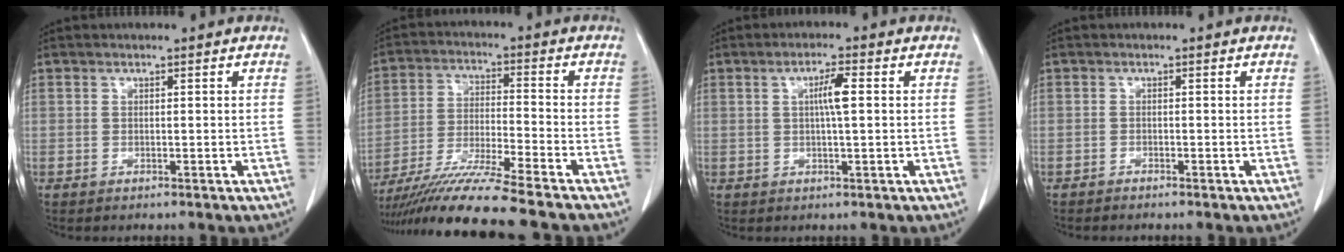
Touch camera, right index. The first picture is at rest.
{"total": 14.1, "force": [-12.0, -1.6, 7.3], "torque": [-0.130, -0.028, -0.206]}
{"total": 3.6, "force": [0.6, 0.2, 3.6], "torque": [-0.064, 0.002, 0.009]}
{"total": 1.0, "force": [-0.9, 0.0, 0.3], "torque": [-0.007, -0.001, -0.014]}